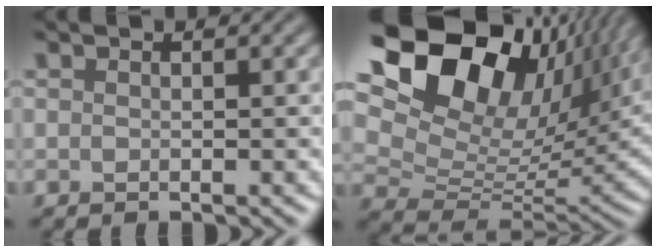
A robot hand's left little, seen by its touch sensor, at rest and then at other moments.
{"total": 19.2, "force": [9.5, 11.5, 12.0], "torque": [-0.218, 0.054, 0.155]}